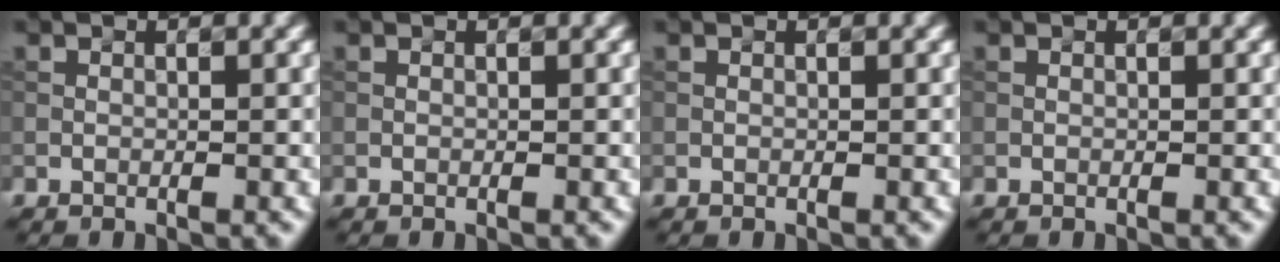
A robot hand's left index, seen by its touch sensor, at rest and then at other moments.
{"total": 0.0}
{"total": 0.0}
{"total": 0.0}